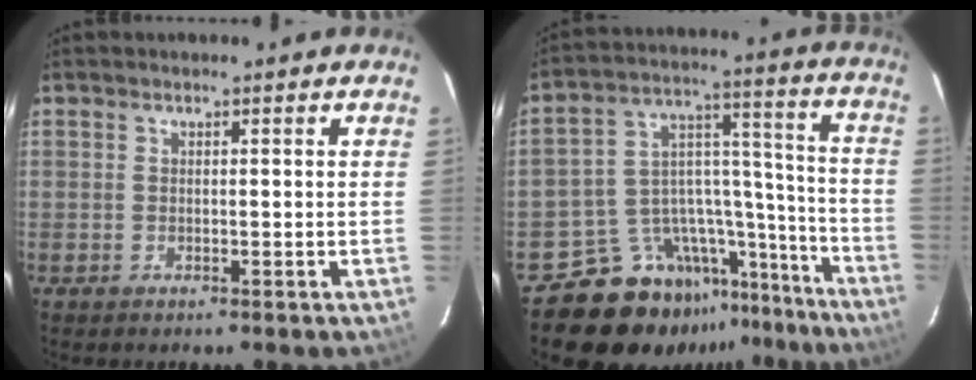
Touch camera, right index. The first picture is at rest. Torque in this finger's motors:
{"motor_torque": [0.43, -0.77, 0.09, -0.21]}